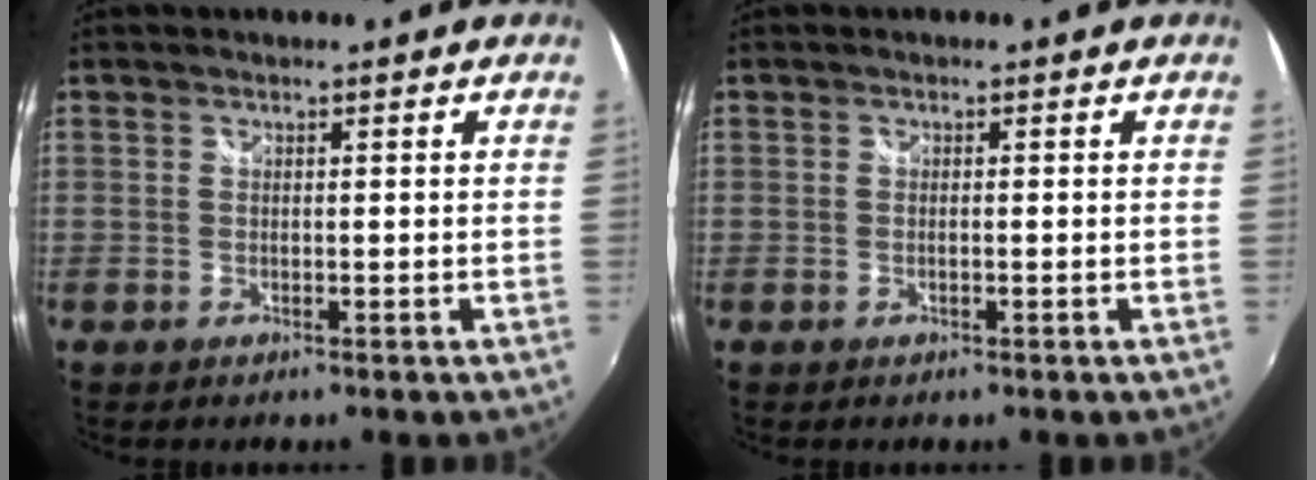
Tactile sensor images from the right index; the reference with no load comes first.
{"total": 0.7, "force": [-0.3, 0.1, 0.6], "torque": [-0.012, 0.000, -0.006]}